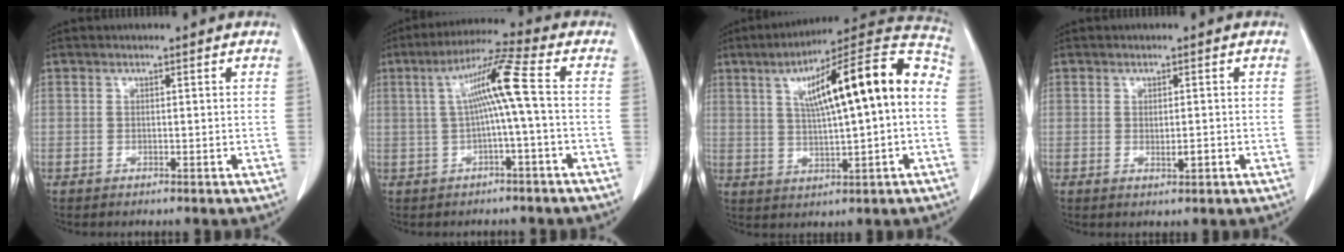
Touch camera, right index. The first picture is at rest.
{"total": 8.2, "force": [0.3, -1.0, 8.2], "torque": [-0.145, 0.025, 0.008]}
{"total": 18.4, "force": [2.8, 2.7, 18.0], "torque": [-0.270, 0.044, 0.039]}
{"total": 1.7, "force": [-0.4, 0.4, 1.6], "torque": [-0.027, -0.003, -0.004]}